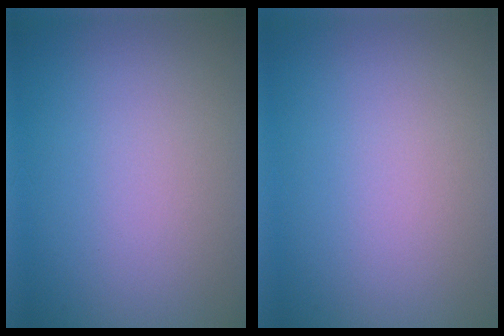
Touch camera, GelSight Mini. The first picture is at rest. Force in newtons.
{"total": 0.0}